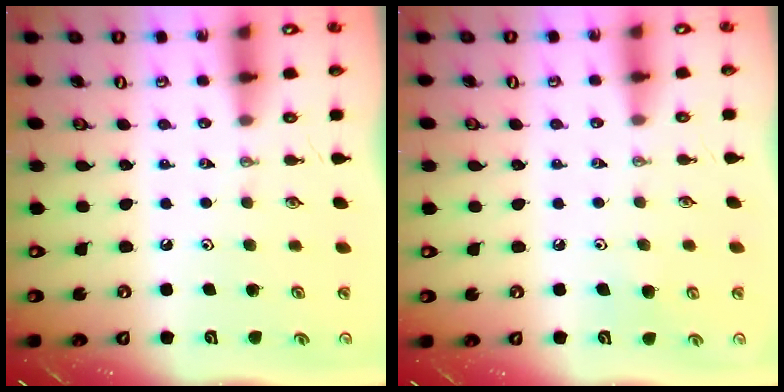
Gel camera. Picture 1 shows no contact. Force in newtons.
{"total": 4.9, "press": 4.5, "slide": 1.9}